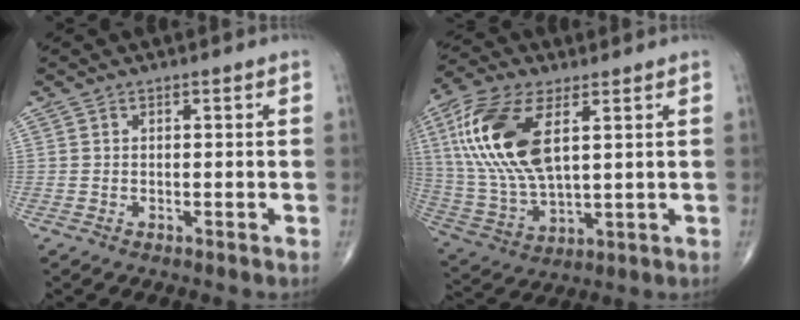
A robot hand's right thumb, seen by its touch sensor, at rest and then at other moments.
{"total": 19.0, "force": [5.7, 9.0, 15.7], "torque": [-0.335, -0.012, 0.111]}